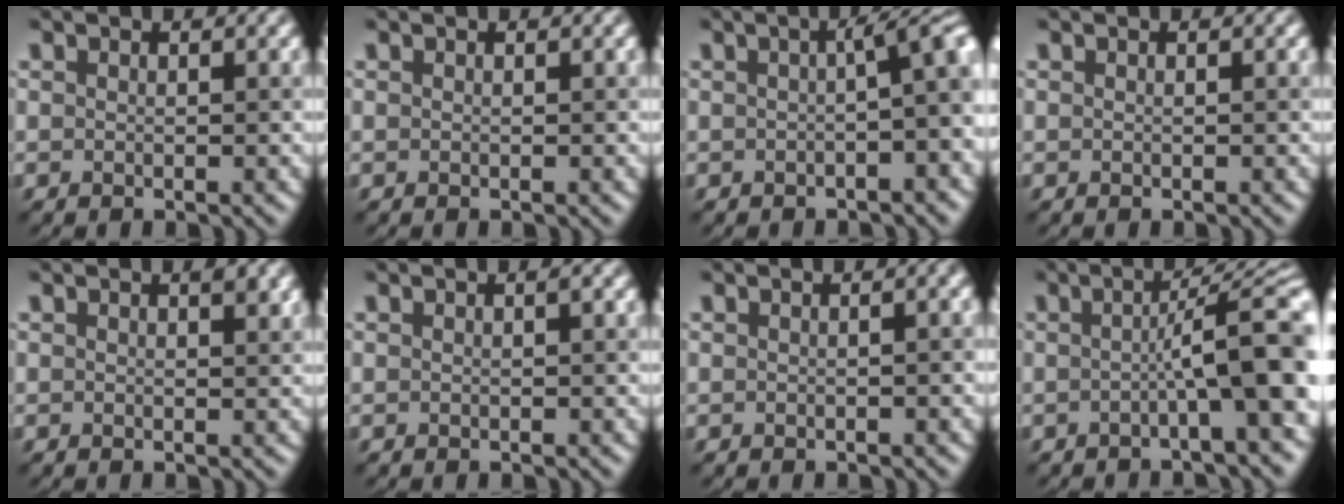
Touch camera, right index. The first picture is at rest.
{"total": 0.0}
{"total": 5.6, "force": [-0.1, 1.4, 5.4], "torque": [-0.044, 0.020, 0.003]}
{"total": 0.0}
{"total": 0.7, "force": [0.5, -0.1, 0.4], "torque": [-0.009, 0.002, 0.010]}
{"total": 0.0}
{"total": 3.7, "force": [0.7, 2.0, 3.0], "torque": [0.006, 0.028, -0.025]}
{"total": 7.7, "force": [-0.8, 1.1, 7.6], "torque": [-0.095, 0.024, -0.018]}